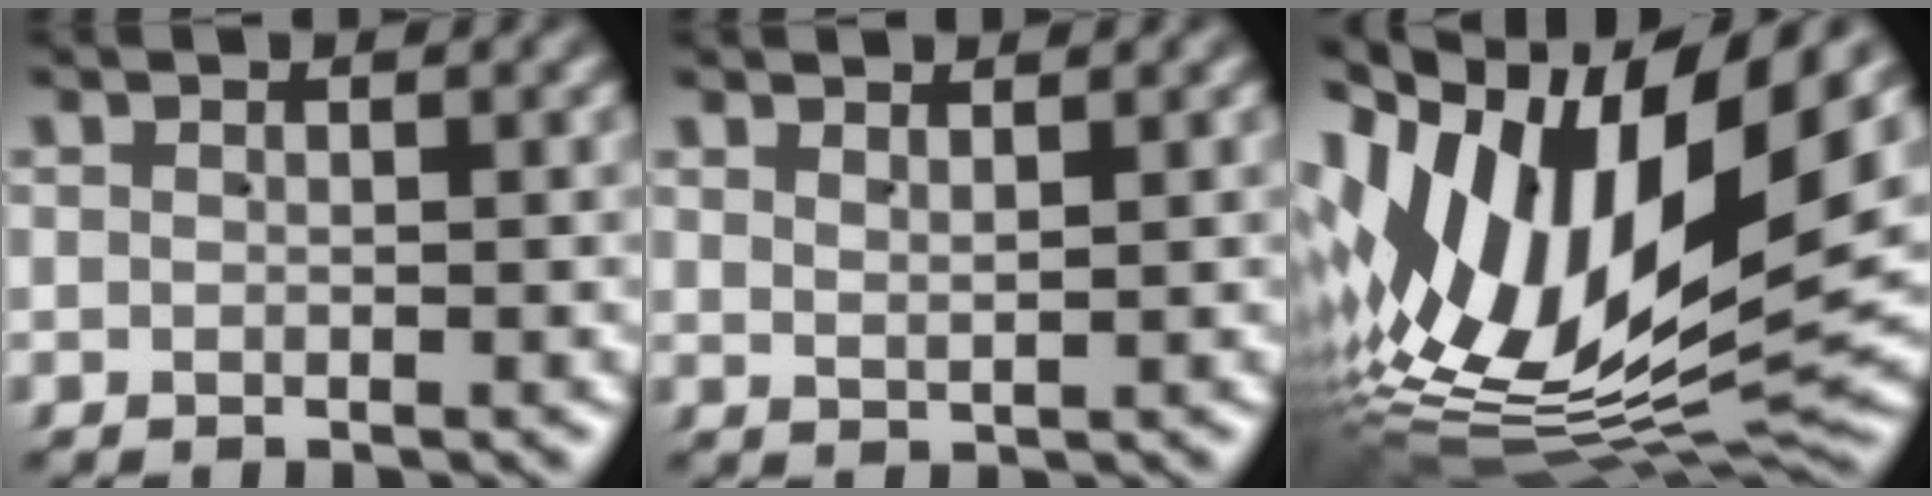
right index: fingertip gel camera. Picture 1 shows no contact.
{"total": 1.6, "force": [1.6, -0.3, 0.2], "torque": [0.000, 0.005, 0.031]}
{"total": 18.7, "force": [0.9, 11.9, 14.4], "torque": [-0.278, -0.012, 0.018]}